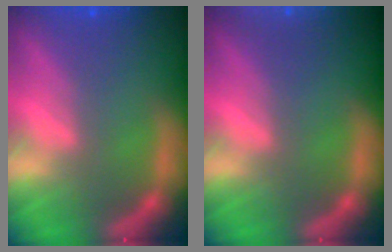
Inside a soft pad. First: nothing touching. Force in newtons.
{"total": 9.5}